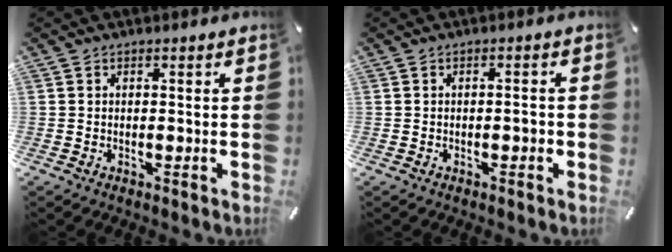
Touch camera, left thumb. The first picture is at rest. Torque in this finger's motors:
{"motor_torque": [0.08, 0.30, 0.10, -0.13, 0.00]}